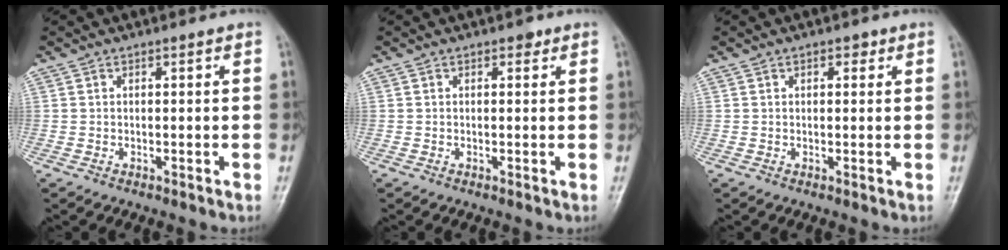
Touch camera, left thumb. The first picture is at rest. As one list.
[{"total": 1.0, "force": [0.5, 0.7, 0.5], "torque": [0.003, -0.001, 0.003]}, {"total": 1.6, "force": [0.8, 1.0, 1.0], "torque": [-0.004, 0.000, 0.008]}]